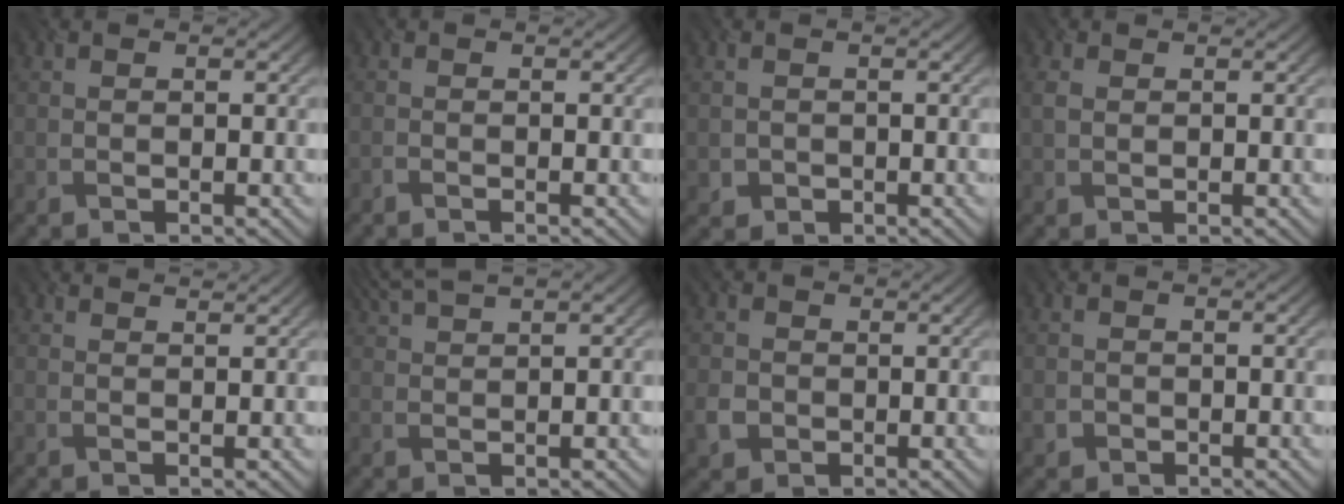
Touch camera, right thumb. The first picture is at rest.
{"total": 0.5, "force": [-0.3, -0.4, -0.2], "torque": [0.002, -0.001, -0.009]}
{"total": 1.2, "force": [-0.2, 1.2, -0.2], "torque": [0.003, -0.009, -0.006]}
{"total": 1.1, "force": [0.8, 0.7, 0.5], "torque": [-0.025, 0.002, 0.011]}
{"total": 1.4, "force": [1.4, -0.1, -0.1], "torque": [-0.007, -0.008, 0.018]}
{"total": 3.9, "force": [3.1, 0.2, 2.4], "torque": [-0.059, 0.016, 0.061]}
{"total": 2.9, "force": [-0.3, 2.8, 0.8], "torque": [-0.028, -0.005, -0.013]}
{"total": 0.9, "force": [-0.2, 0.8, -0.3], "torque": [0.006, -0.006, -0.009]}